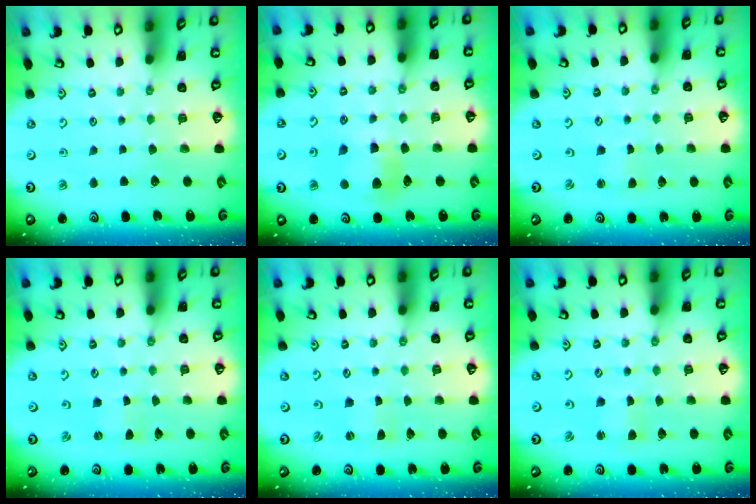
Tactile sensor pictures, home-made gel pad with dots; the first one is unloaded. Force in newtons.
{"total": 7.1, "press": 7.0, "slide": 0.4}
{"total": 1.1, "press": 1.1, "slide": 0.2}
{"total": 0.0}
{"total": 0.0}
{"total": 1.4, "press": 1.3, "slide": 0.3}